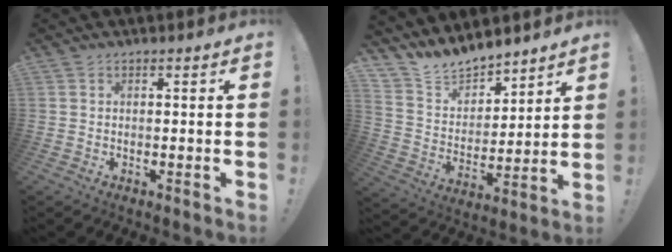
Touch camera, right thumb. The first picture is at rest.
{"total": 10.7, "force": [10.1, 3.4, 0.1], "torque": [-0.039, -0.094, 0.193]}